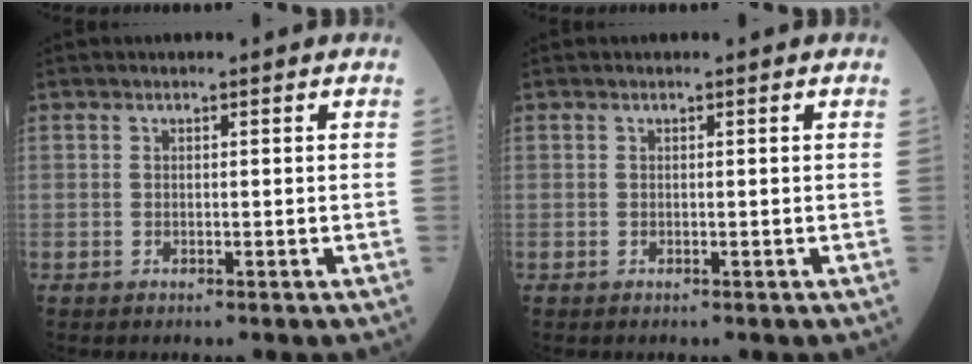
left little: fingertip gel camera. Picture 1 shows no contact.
{"total": 0.0}